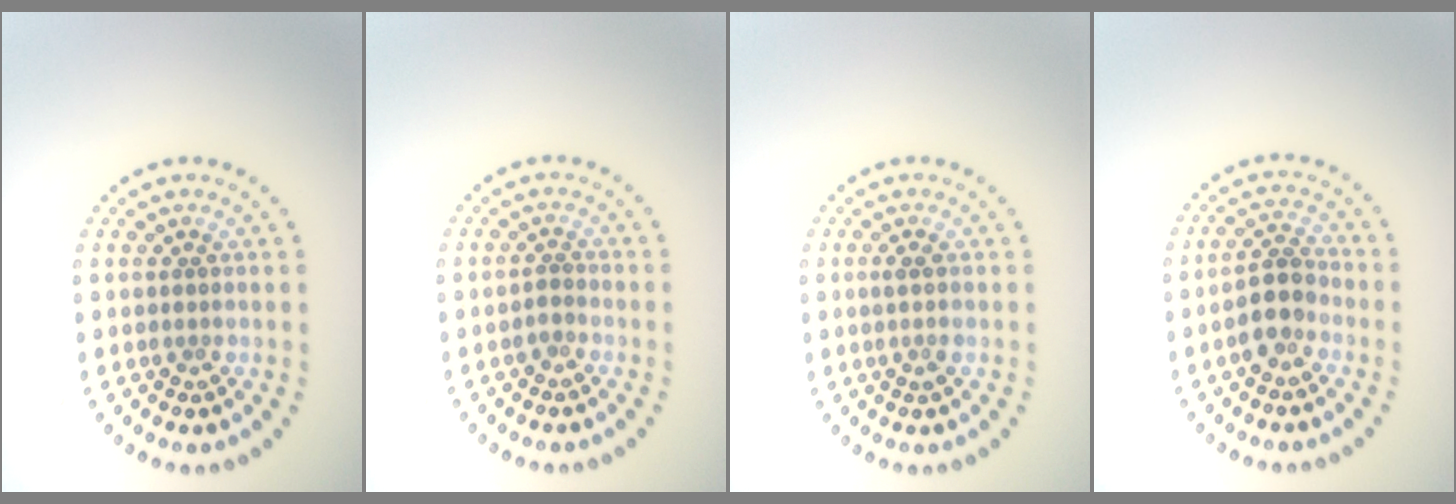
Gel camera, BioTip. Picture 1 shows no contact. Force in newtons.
{"total": 0.7, "press": 0.4, "slide": 0.6}
{"total": 1.1, "press": 0.9, "slide": 0.5}
{"total": 3.4, "press": 3.1, "slide": 1.2}